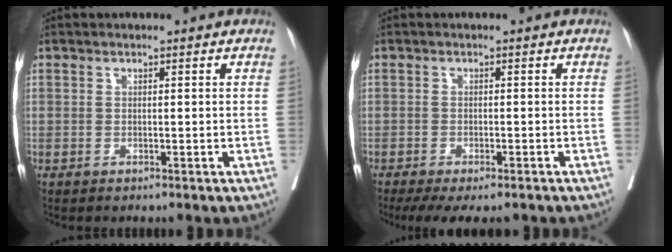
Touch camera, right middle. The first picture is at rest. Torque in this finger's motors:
{"motor_torque": [0.56, -0.51, 0.29, 0.06]}